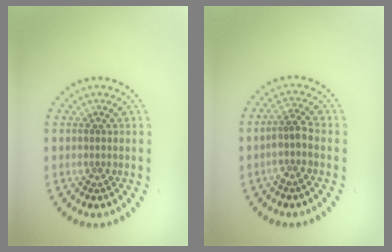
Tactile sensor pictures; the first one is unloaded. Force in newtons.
{"total": 2.0, "press": 1.6, "slide": 1.2}